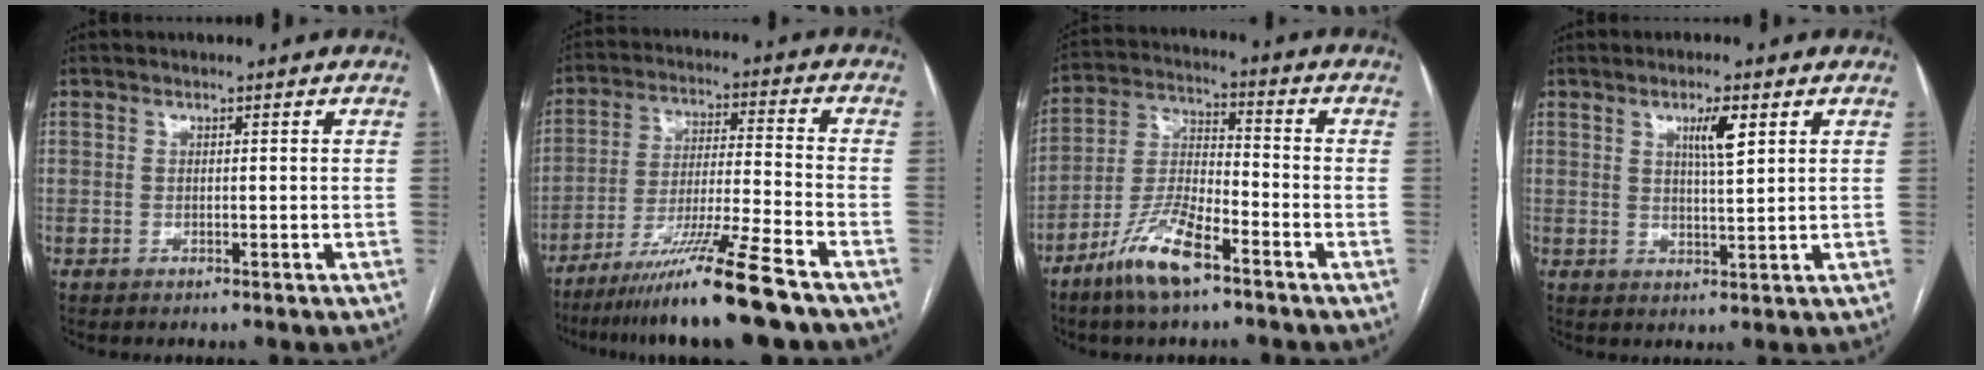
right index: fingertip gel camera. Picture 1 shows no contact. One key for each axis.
{"total": 14.0, "fx": -10.3, "fy": -2.0, "fz": 9.3, "tx": -0.163, "ty": -0.029, "tz": -0.177}
{"total": 10.5, "fx": -6.7, "fy": 2.2, "fz": 7.7, "tx": -0.163, "ty": -0.008, "tz": -0.131}
{"total": 4.4, "fx": 2.0, "fy": 0.5, "fz": 3.9, "tx": -0.067, "ty": -0.002, "tz": 0.036}